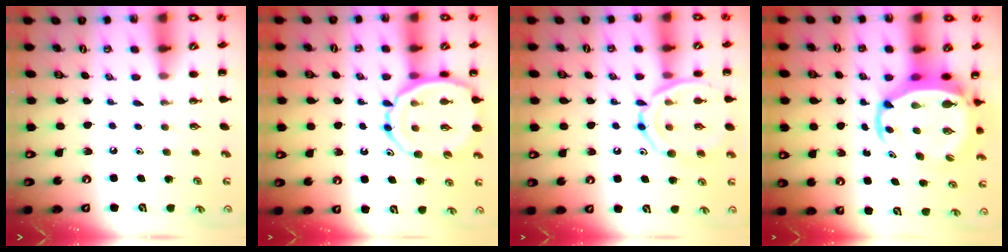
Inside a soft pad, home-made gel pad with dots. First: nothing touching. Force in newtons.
{"total": 12.2, "press": 11.7, "slide": 3.1}
{"total": 14.5, "press": 14.4, "slide": 1.5}
{"total": 8.6, "press": 8.2, "slide": 2.8}